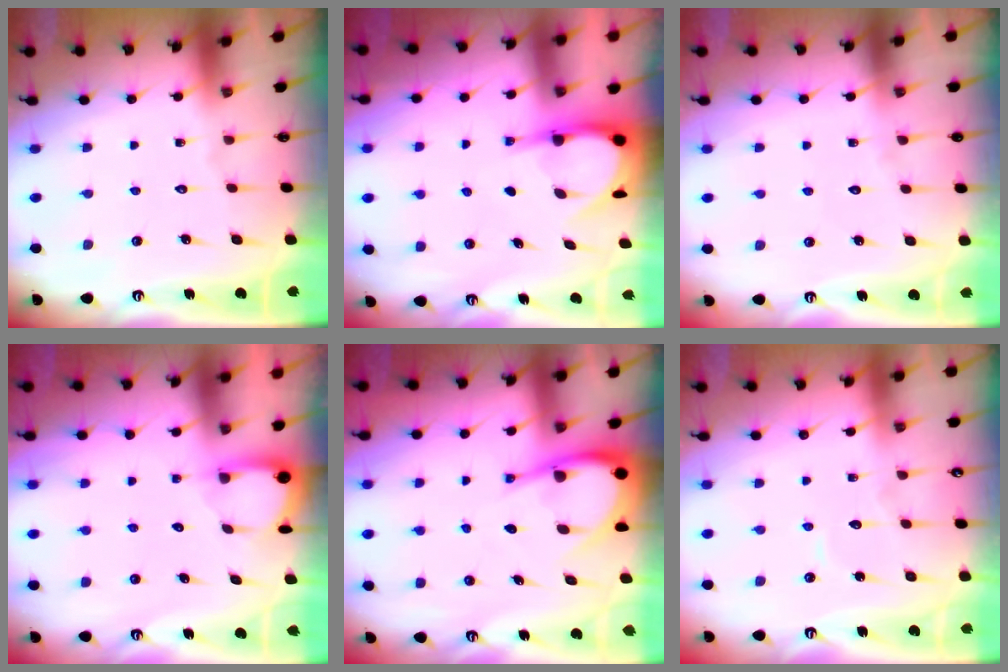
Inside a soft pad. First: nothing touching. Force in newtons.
{"total": 6.4, "press": 6.4, "slide": 0.6}
{"total": 3.3, "press": 3.3, "slide": 0.4}
{"total": 2.8, "press": 2.8, "slide": 0.3}
{"total": 8.3, "press": 8.3, "slide": 1.0}
{"total": 5.8, "press": 5.8, "slide": 0.5}